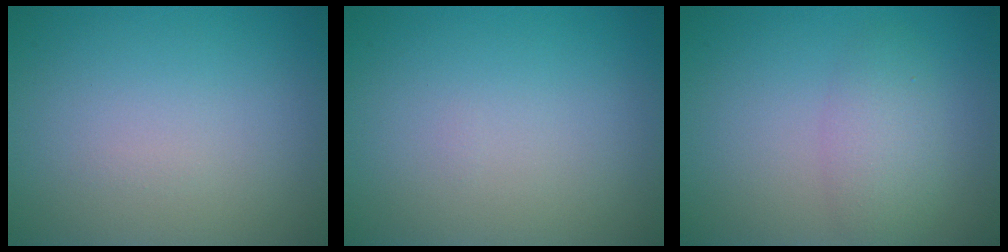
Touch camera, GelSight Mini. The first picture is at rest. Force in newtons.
{"total": 0.0}
{"total": 2.8, "press": 2.8, "slide": 0.1}